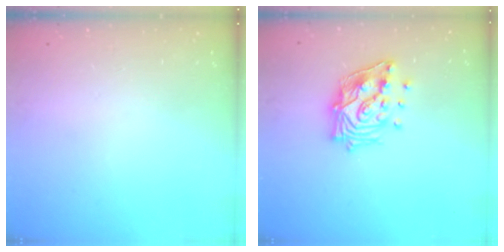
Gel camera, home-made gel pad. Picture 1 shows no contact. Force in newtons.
{"total": 16.7, "press": 16.7, "slide": 1.2}